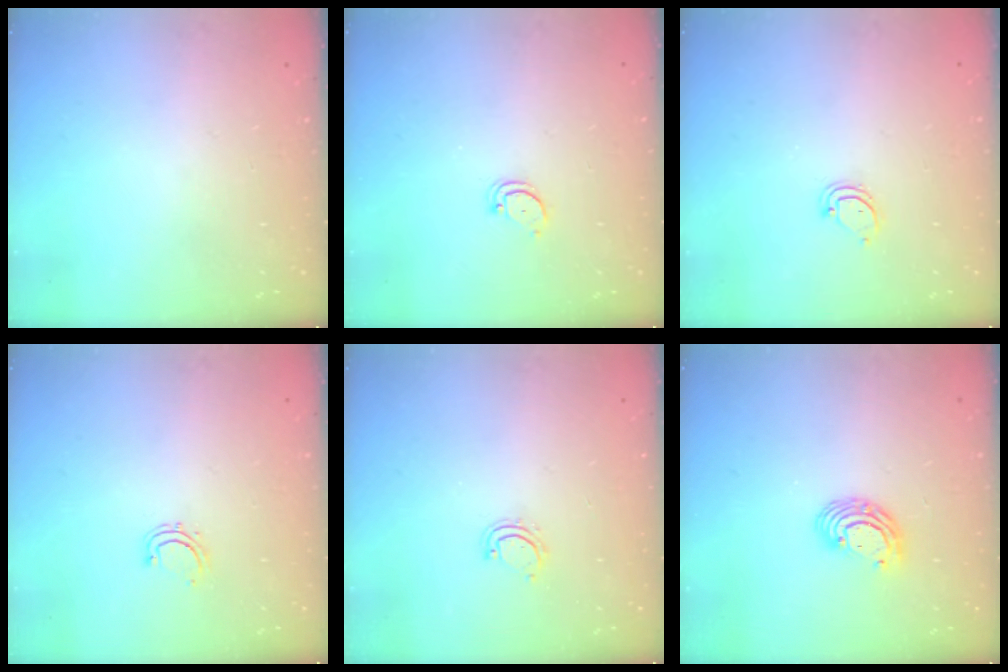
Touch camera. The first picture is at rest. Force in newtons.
{"total": 3.2, "press": 3.2, "slide": 0.3}
{"total": 3.6, "press": 3.6, "slide": 0.2}
{"total": 4.2, "press": 4.1, "slide": 0.9}
{"total": 4.5, "press": 4.4, "slide": 0.4}
{"total": 7.2, "press": 7.2, "slide": 1.0}